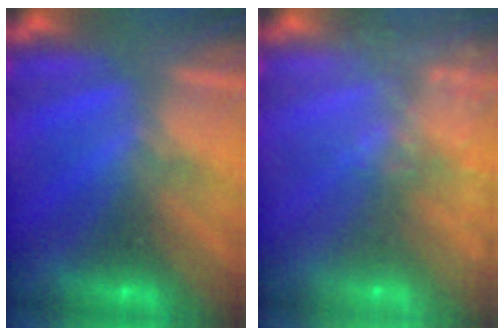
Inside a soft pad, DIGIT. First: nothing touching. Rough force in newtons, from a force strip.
{"total": 13.7}